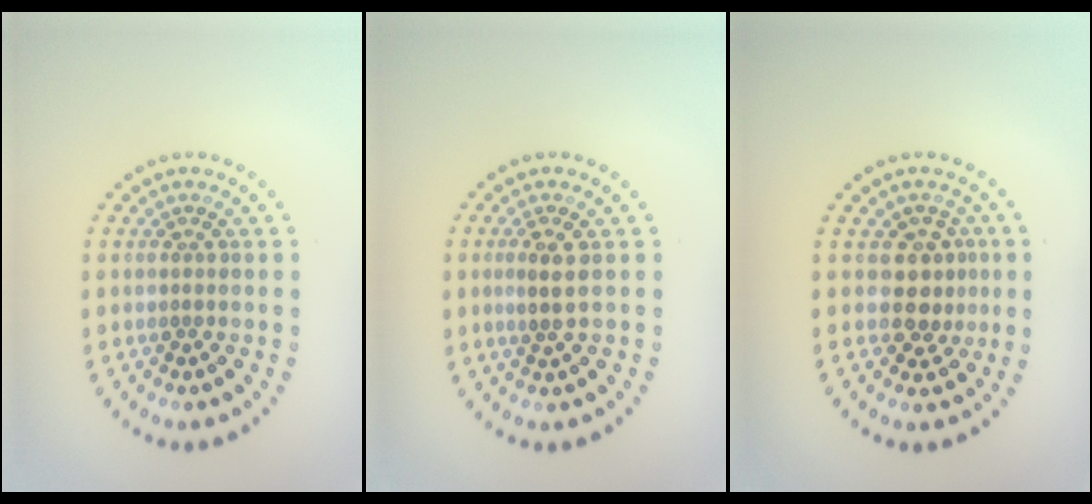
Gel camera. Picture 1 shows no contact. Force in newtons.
{"total": 1.7, "press": 1.5, "slide": 0.8}
{"total": 2.9, "press": 2.7, "slide": 1.2}